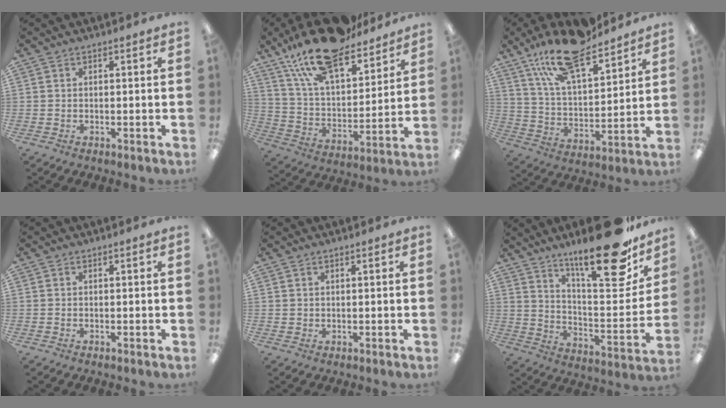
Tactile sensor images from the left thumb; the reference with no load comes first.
{"total": 21.3, "force": [16.8, 7.4, 10.7], "torque": [-0.196, -0.099, 0.293]}
{"total": 19.7, "force": [14.9, 6.9, 10.9], "torque": [-0.199, -0.072, 0.259]}
{"total": 0.0}
{"total": 0.7, "force": [0.5, 0.4, 0.1], "torque": [-0.002, 0.001, 0.010]}
{"total": 23.4, "force": [17.5, 5.9, 14.3], "torque": [-0.204, -0.126, 0.281]}